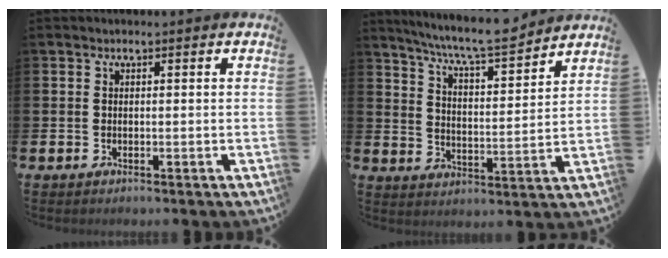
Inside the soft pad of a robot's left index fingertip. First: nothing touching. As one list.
[{"total": 8.2, "force": [7.7, 0.3, 2.7], "torque": [-0.075, -0.053, 0.134]}]